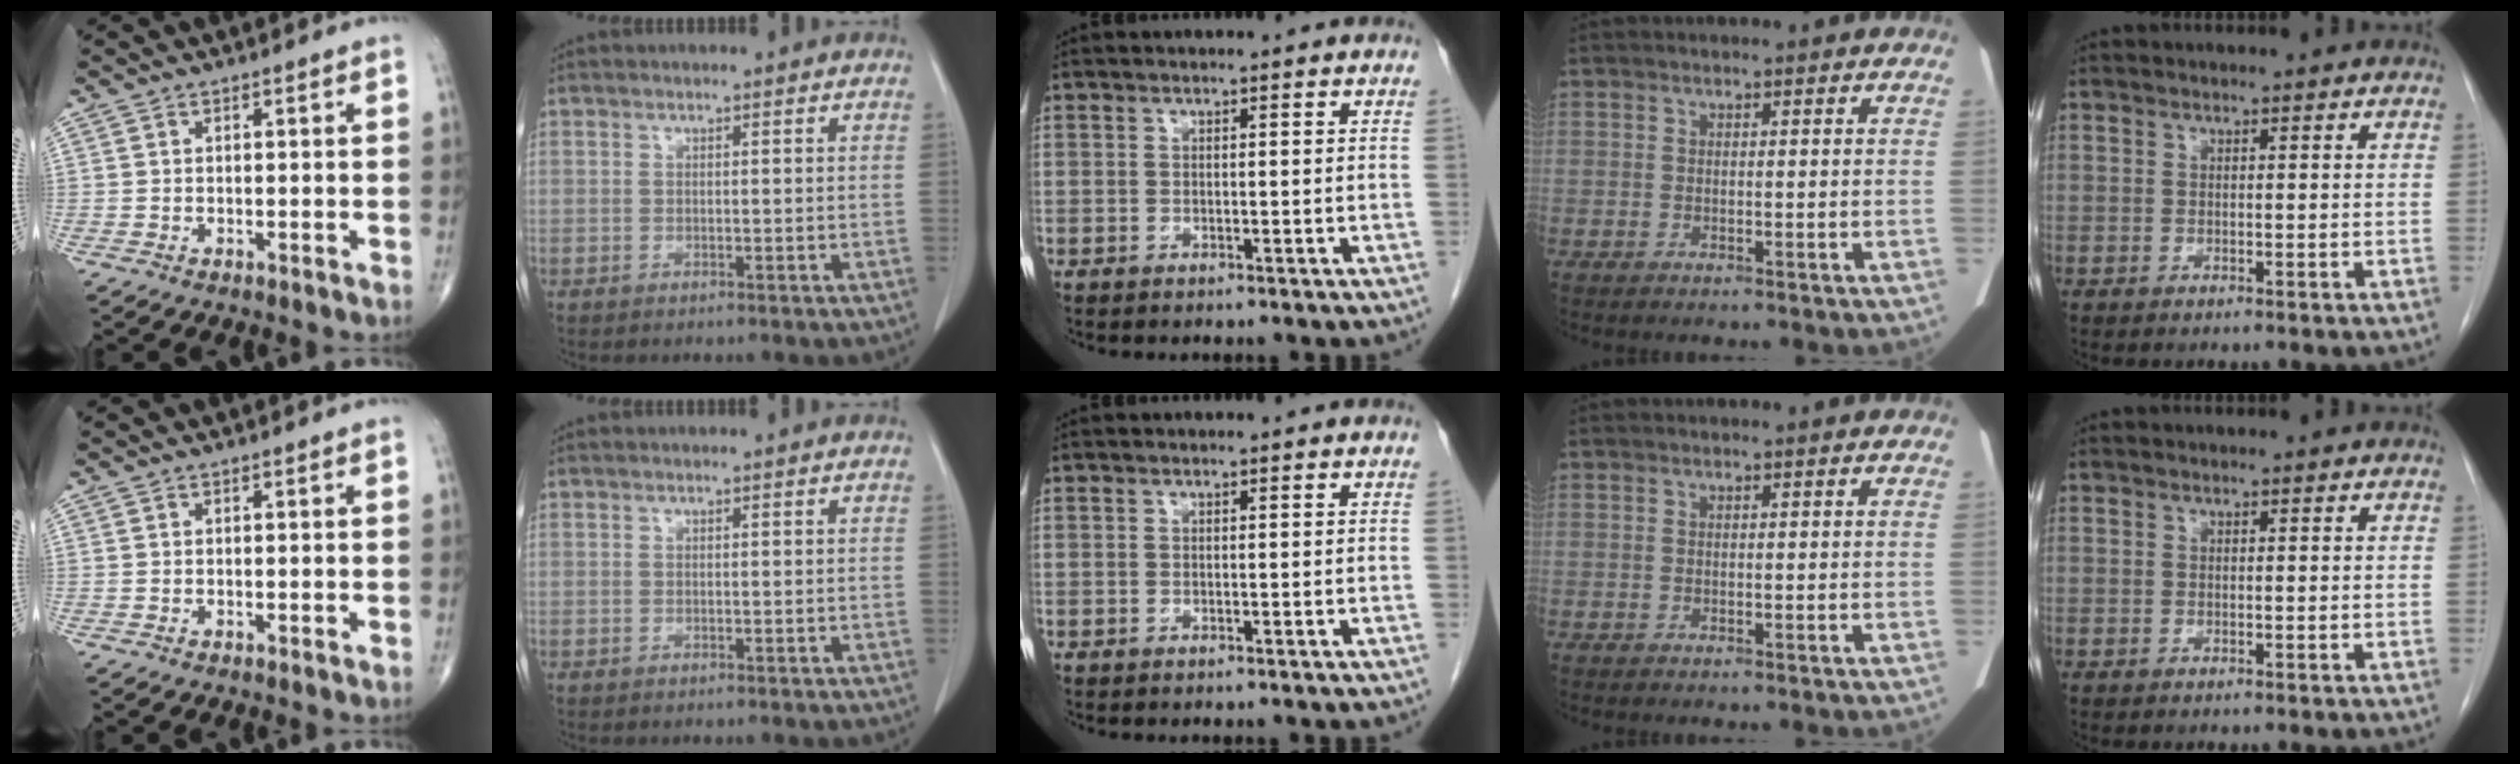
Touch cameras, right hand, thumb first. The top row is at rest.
{}